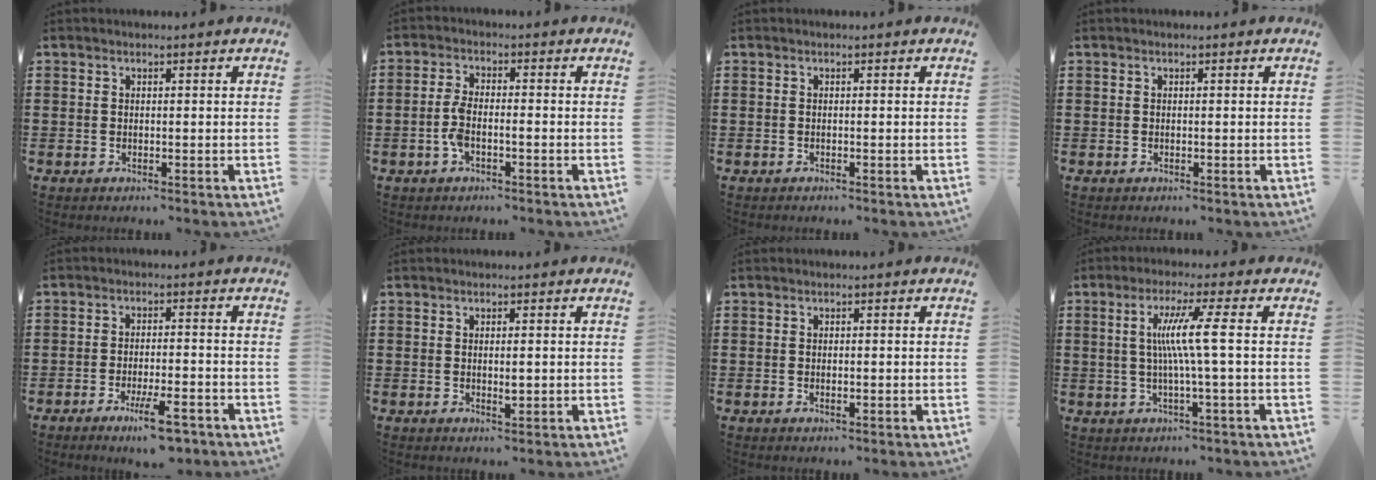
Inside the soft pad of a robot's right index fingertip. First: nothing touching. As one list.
[{"total": 3.7, "force": [-1.3, 1.1, 3.2], "torque": [-0.085, -0.006, -0.032]}, {"total": 0.0}, {"total": 0.0}, {"total": 6.3, "force": [-4.0, 1.2, 4.7], "torque": [-0.078, 0.000, -0.067]}, {"total": 1.7, "force": [0.0, 0.3, 1.7], "torque": [-0.030, -0.003, 0.000]}, {"total": 0.8, "force": [0.0, 0.4, 0.7], "torque": [-0.013, 0.000, 0.001]}, {"total": 7.1, "force": [0.4, -0.8, 7.1], "torque": [-0.134, -0.002, -0.004]}]